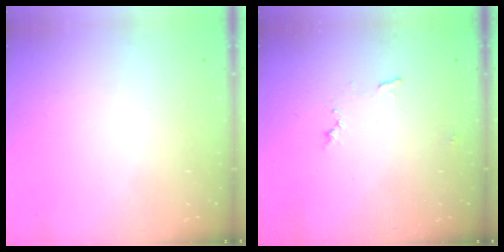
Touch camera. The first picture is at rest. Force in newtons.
{"total": 5.9, "press": 5.9, "slide": 0.4}